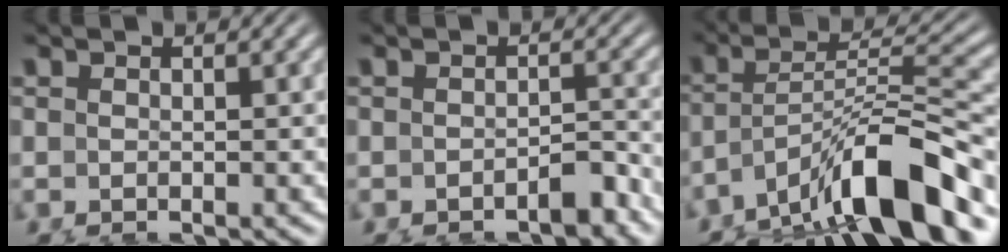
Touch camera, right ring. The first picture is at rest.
{"total": 1.8, "force": [-1.6, 0.1, 0.7], "torque": [-0.007, -0.001, -0.027]}
{"total": 8.2, "force": [-4.2, 2.2, 6.7], "torque": [-0.104, -0.017, -0.056]}